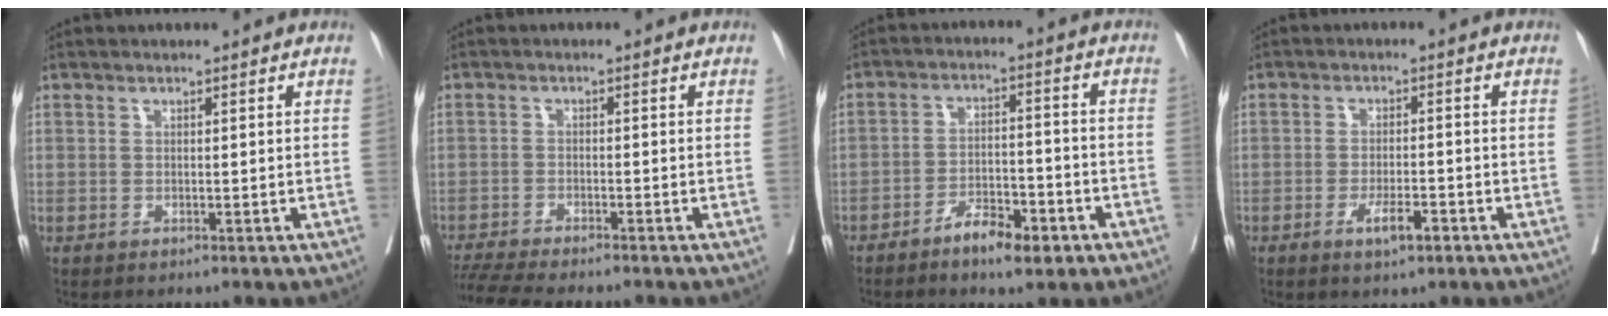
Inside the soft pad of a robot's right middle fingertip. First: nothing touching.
{"total": 9.0, "force": [-8.0, 0.3, 4.1], "torque": [-0.061, -0.013, -0.128]}
{"total": 7.4, "force": [-4.8, 2.6, 5.1], "torque": [-0.085, 0.013, -0.073]}
{"total": 4.2, "force": [-2.2, 0.9, 3.4], "torque": [-0.058, -0.001, -0.036]}